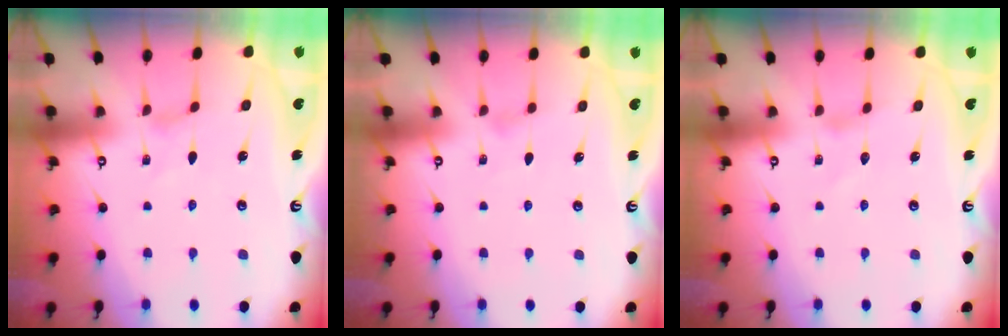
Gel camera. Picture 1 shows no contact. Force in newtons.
{"total": 0.0}
{"total": 0.0}